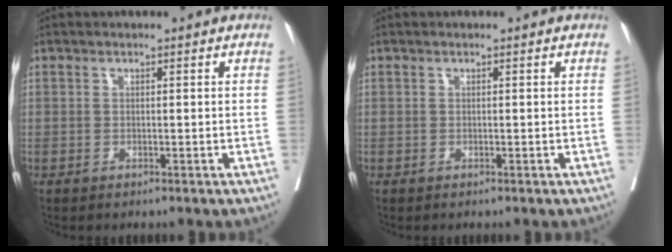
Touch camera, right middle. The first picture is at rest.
{"total": 0.0}